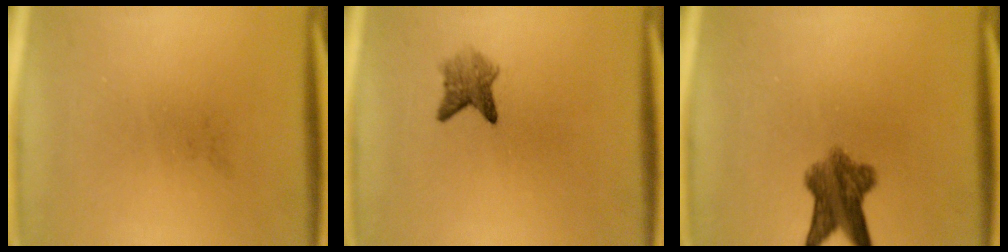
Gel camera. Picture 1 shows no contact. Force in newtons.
{"total": 2.9}
{"total": 7.0}